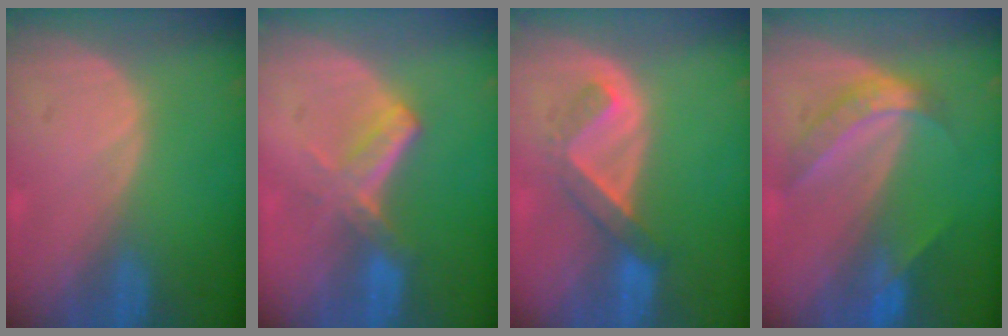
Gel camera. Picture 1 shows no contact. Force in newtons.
{"total": 5.8, "press": 5.1, "slide": 2.9}
{"total": 5.2, "press": 4.6, "slide": 2.4}
{"total": 6.0, "press": 5.0, "slide": 3.4}